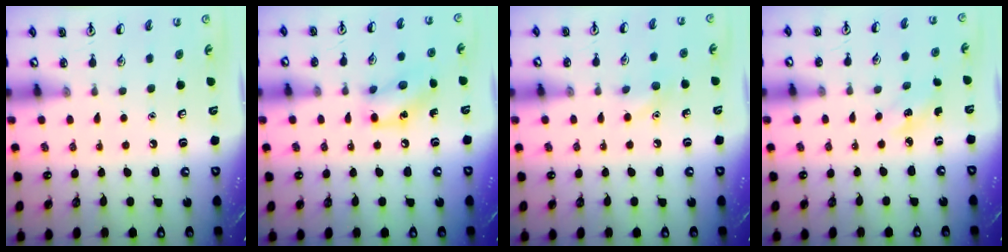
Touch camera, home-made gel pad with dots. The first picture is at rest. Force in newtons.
{"total": 10.8, "press": 10.7, "slide": 1.5}
{"total": 6.7, "press": 6.3, "slide": 2.1}
{"total": 2.7, "press": 2.5, "slide": 1.0}